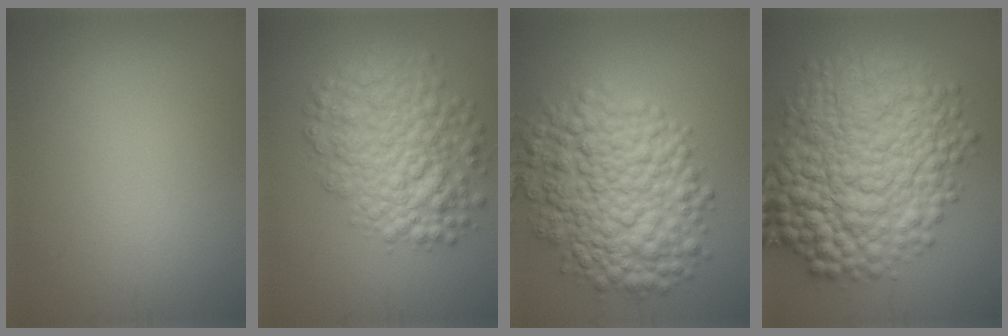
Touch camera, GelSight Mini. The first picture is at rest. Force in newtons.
{"total": 7.5, "press": 7.5, "slide": 0.2}
{"total": 10.2, "press": 10.2, "slide": 0.1}
{"total": 13.5, "press": 13.5, "slide": 0.1}